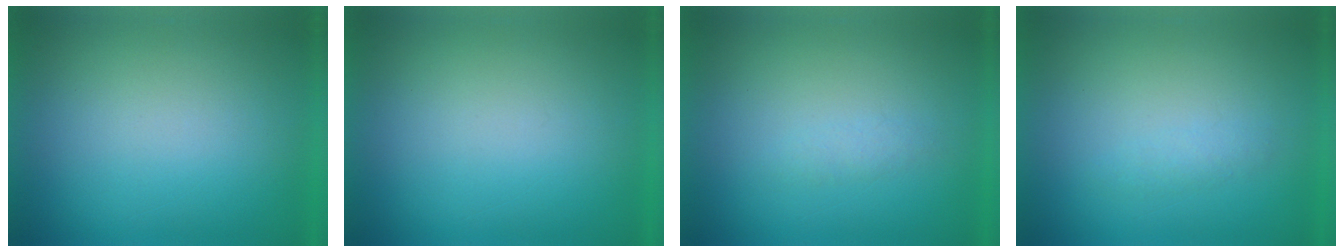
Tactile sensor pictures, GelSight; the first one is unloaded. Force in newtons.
{"total": 0.0}
{"total": 1.2}
{"total": 1.3}